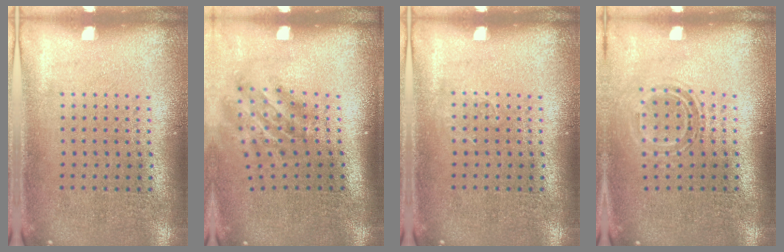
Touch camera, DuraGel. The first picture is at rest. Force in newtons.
{"total": 1.9, "press": 1.2, "slide": 1.5}
{"total": 0.6, "press": 0.5, "slide": 0.2}
{"total": 1.5, "press": 1.1, "slide": 1.0}